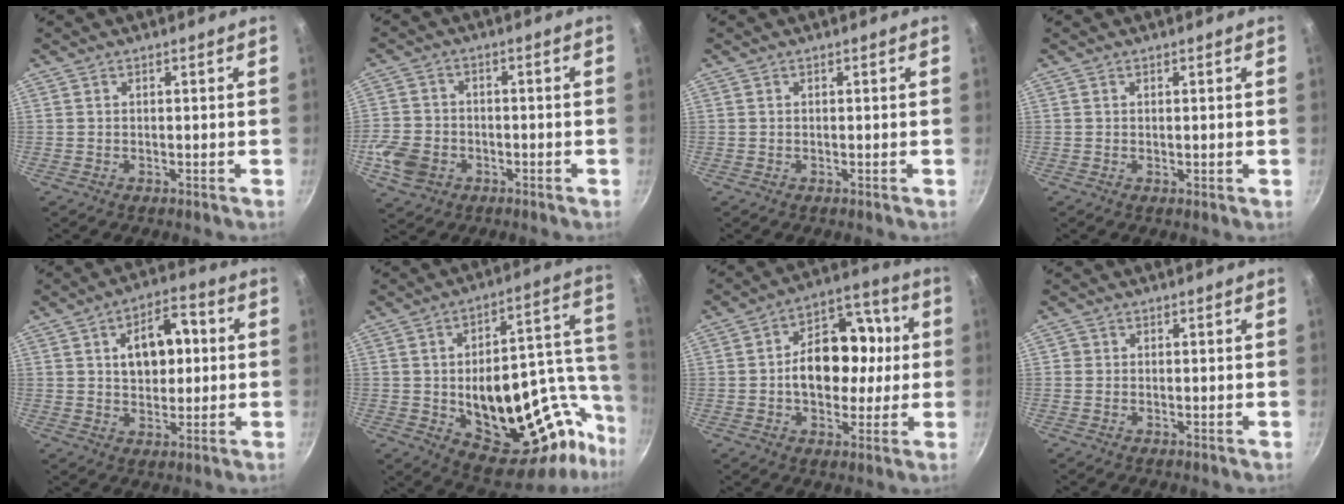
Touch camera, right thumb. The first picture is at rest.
{"total": 7.7, "force": [-3.0, 6.0, 3.8], "torque": [-0.069, 0.012, -0.054]}
{"total": 0.0}
{"total": 0.5, "force": [0.1, 0.1, 0.5], "torque": [-0.008, -0.004, 0.002]}
{"total": 11.0, "force": [2.0, 6.7, 8.5], "torque": [-0.100, 0.011, 0.029]}
{"total": 26.3, "force": [-9.6, 11.9, 21.4], "torque": [-0.216, 0.084, -0.116]}
{"total": 15.8, "force": [0.3, 10.7, 11.6], "torque": [-0.128, 0.034, 0.000]}
{"total": 0.9, "force": [0.1, 0.9, 0.1], "torque": [0.003, 0.003, 0.001]}